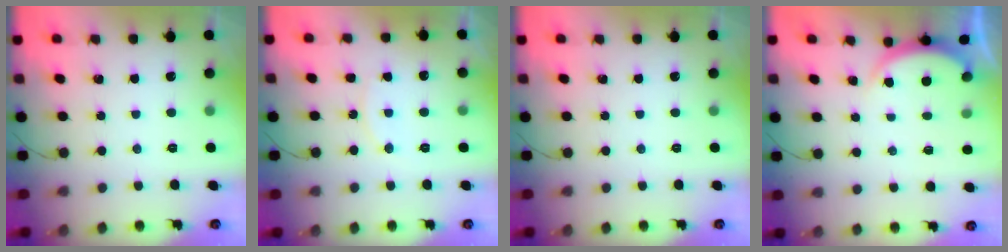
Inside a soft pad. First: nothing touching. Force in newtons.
{"total": 7.1, "press": 7.0, "slide": 0.4}
{"total": 0.0}
{"total": 2.5, "press": 2.5, "slide": 0.5}